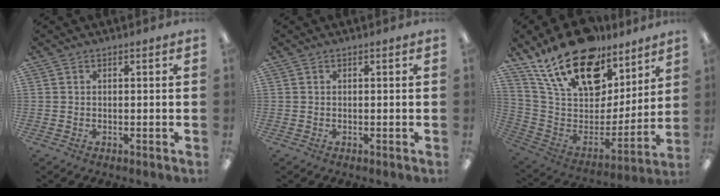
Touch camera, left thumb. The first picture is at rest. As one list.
[{"total": 0.0}, {"total": 22.3, "force": [16.0, 10.9, 11.1], "torque": [-0.201, -0.105, 0.287]}]